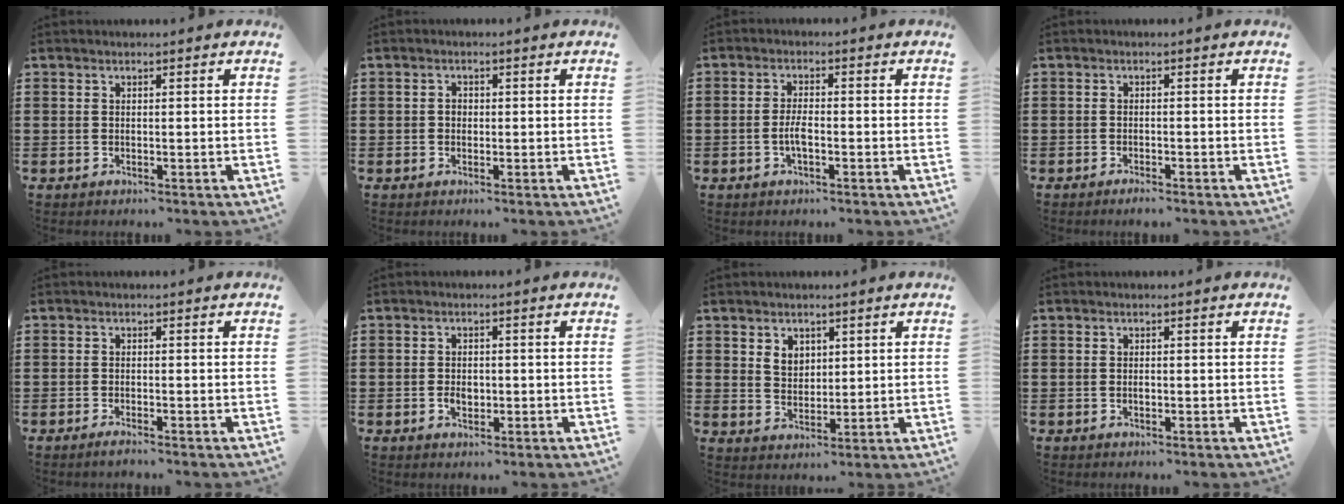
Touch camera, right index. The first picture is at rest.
{"total": 1.0, "force": [-0.1, 0.8, 0.5], "torque": [-0.012, 0.003, -0.003]}
{"total": 3.2, "force": [-0.9, 1.1, 2.9], "torque": [-0.068, -0.002, -0.021]}
{"total": 1.0, "force": [-1.0, 0.1, 0.3], "torque": [-0.009, -0.003, -0.018]}
{"total": 1.0, "force": [-0.9, 0.0, 0.5], "torque": [-0.011, -0.004, -0.016]}
{"total": 2.2, "force": [-0.4, 1.5, 1.6], "torque": [-0.031, 0.004, -0.009]}
{"total": 3.3, "force": [1.8, 2.5, 1.1], "torque": [-0.031, 0.010, 0.033]}
{"total": 0.9, "force": [-0.2, 0.5, 0.8], "torque": [-0.017, -0.003, -0.003]}